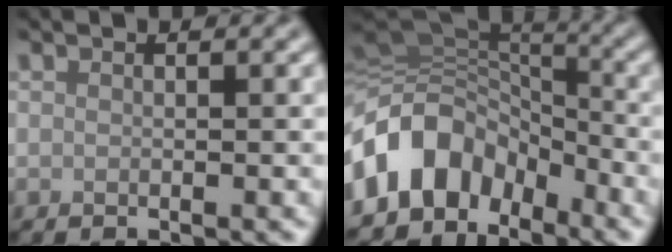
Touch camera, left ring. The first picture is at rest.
{"total": 10.3, "force": [-4.9, 7.4, 5.1], "torque": [-0.094, 0.013, -0.103]}